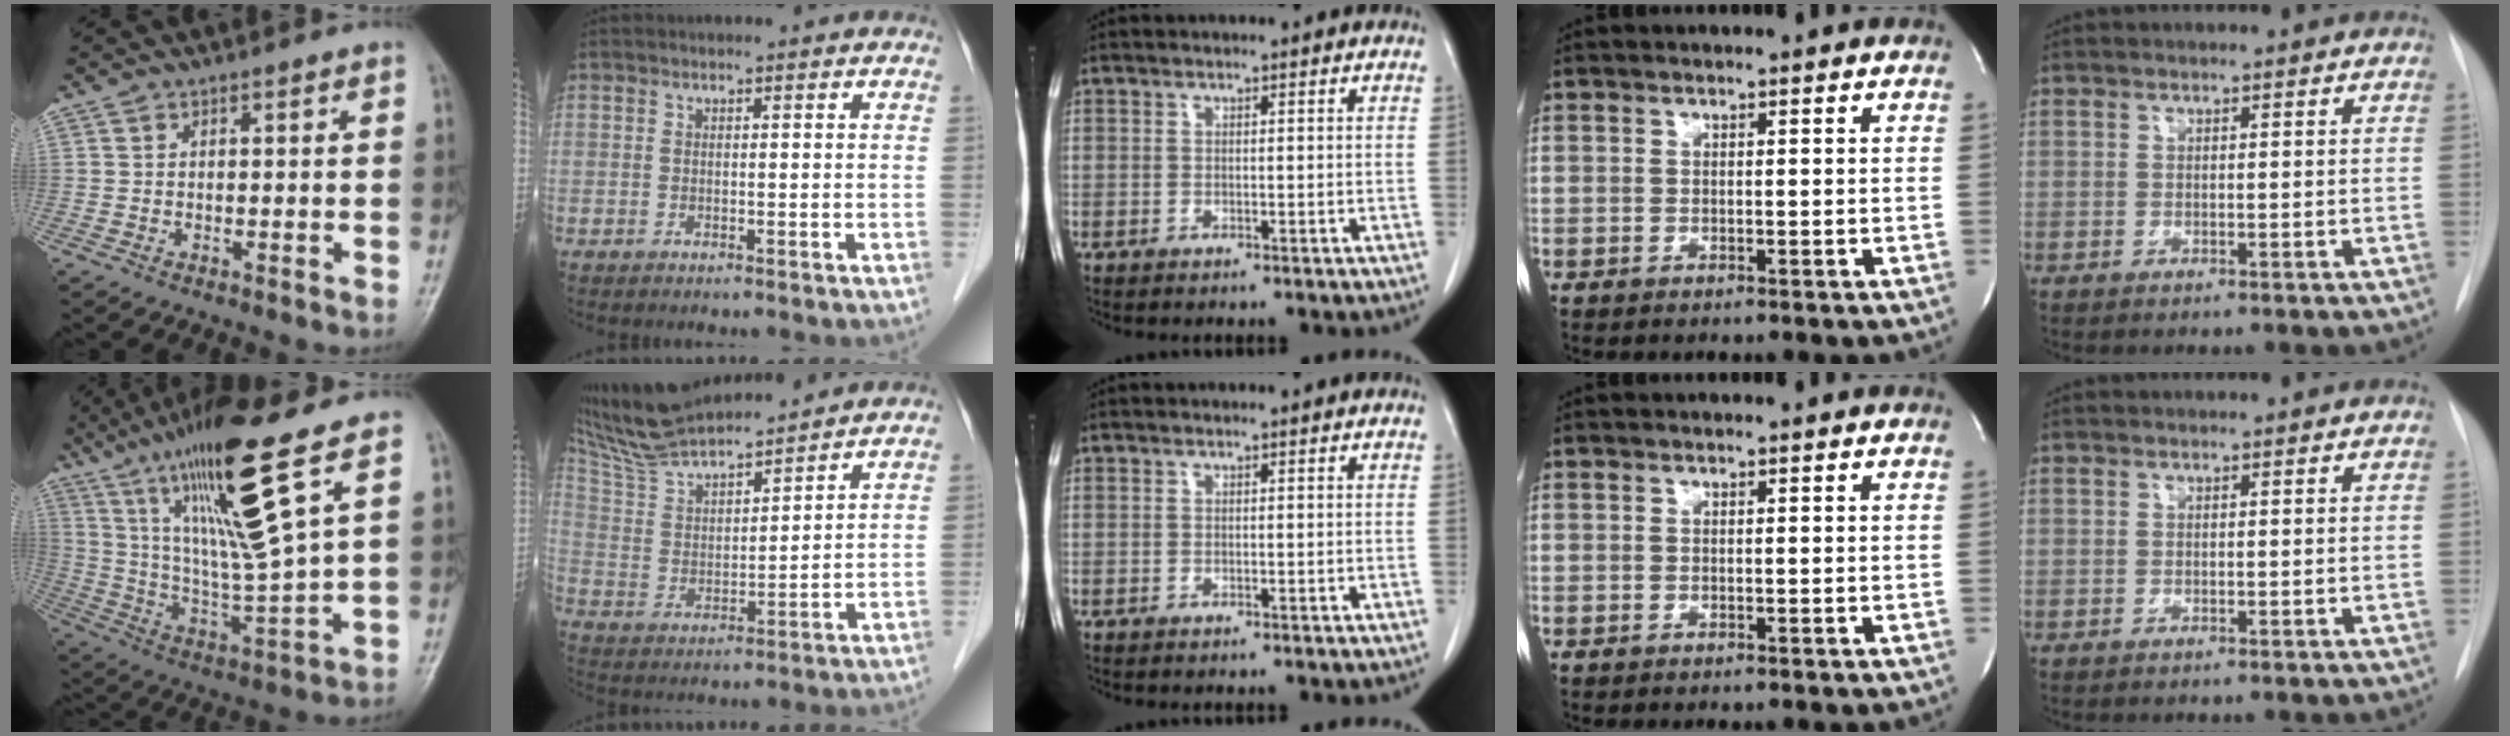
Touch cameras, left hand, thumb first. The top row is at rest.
{"thumb": {"total": 20.1, "force": [10.5, 1.7, 17.0], "torque": [-0.304, -0.052, 0.192]}, "index": {"total": 15.6, "force": [14.3, 2.0, 5.9], "torque": [-0.117, 0.020, 0.264]}}